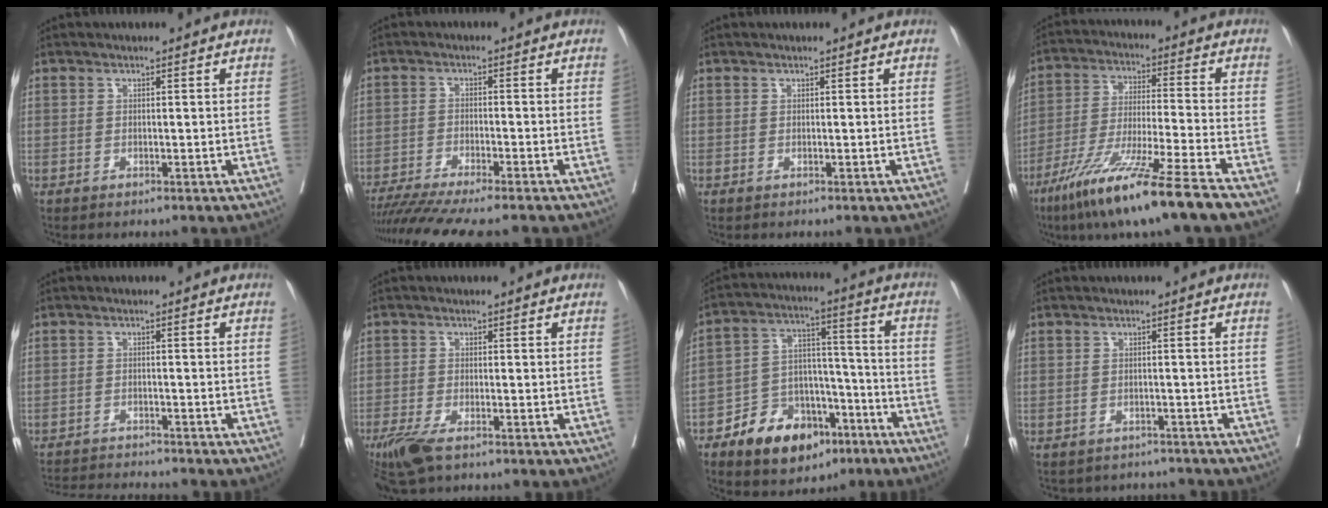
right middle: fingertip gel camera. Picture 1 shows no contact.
{"total": 13.0, "force": [-11.2, 0.3, 6.5], "torque": [-0.091, -0.023, -0.173]}
{"total": 0.0}
{"total": 15.2, "force": [-10.3, -1.2, 11.0], "torque": [-0.218, -0.053, -0.189]}
{"total": 8.6, "force": [-8.3, 0.0, 2.2], "torque": [-0.029, -0.005, -0.130]}
{"total": 5.9, "force": [-4.1, 1.5, 4.0], "torque": [-0.079, -0.014, -0.075]}
{"total": 14.2, "force": [-8.6, 8.1, 8.0], "torque": [-0.127, 0.027, -0.136]}
{"total": 5.5, "force": [-5.2, 1.8, -0.2], "torque": [0.006, 0.014, -0.060]}